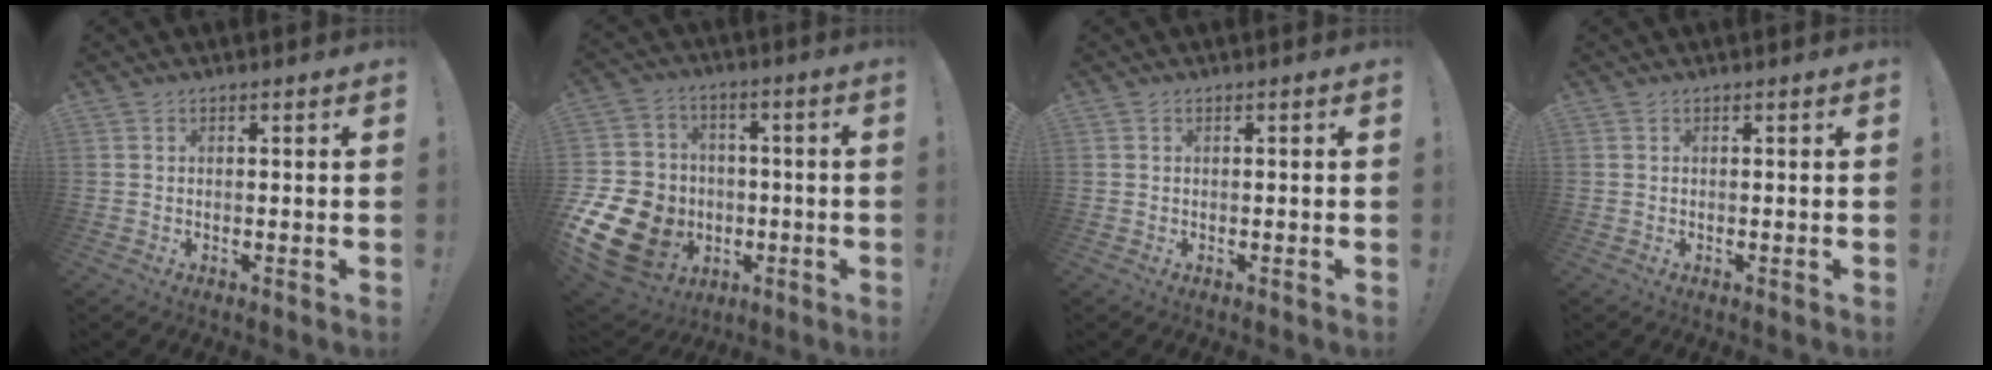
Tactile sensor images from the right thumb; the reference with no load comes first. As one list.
[{"total": 18.6, "force": [-5.0, 15.6, 8.8], "torque": [-0.180, 0.035, -0.051]}, {"total": 0.0}, {"total": 0.0}]